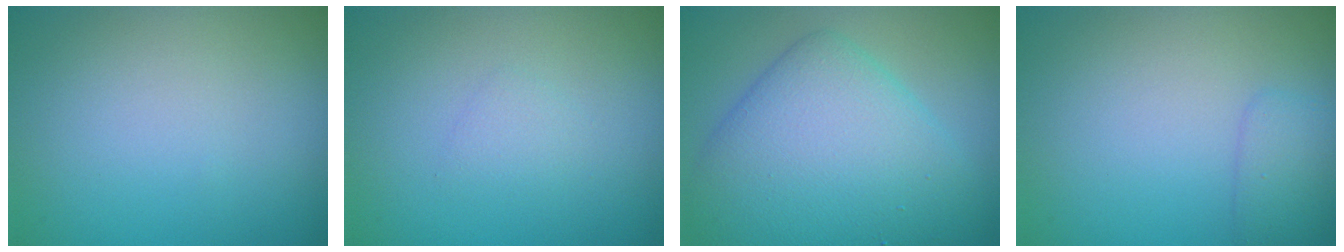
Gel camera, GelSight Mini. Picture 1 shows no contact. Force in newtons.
{"total": 0.9, "press": 0.9, "slide": 0.1}
{"total": 8.8, "press": 8.8, "slide": 0.3}
{"total": 1.6, "press": 1.6, "slide": 0.1}